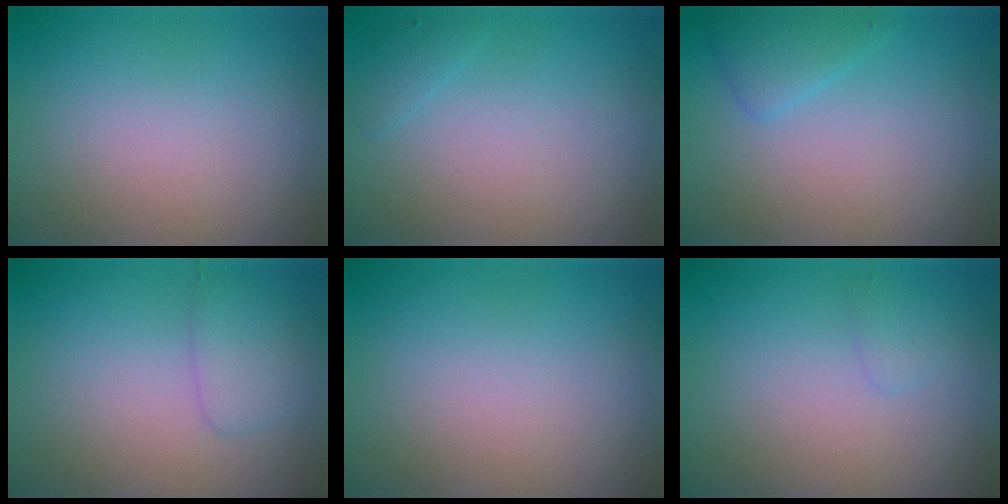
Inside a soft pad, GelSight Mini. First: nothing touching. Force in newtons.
{"total": 0.8, "press": 0.8, "slide": 0.1}
{"total": 1.9, "press": 1.9, "slide": 0.1}
{"total": 1.7, "press": 1.7, "slide": 0.1}
{"total": 0.0}
{"total": 0.8, "press": 0.8, "slide": 0.1}